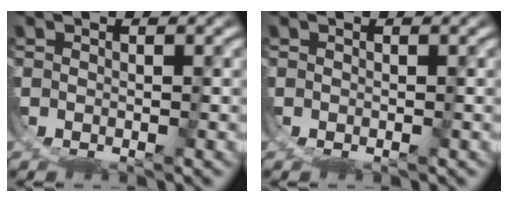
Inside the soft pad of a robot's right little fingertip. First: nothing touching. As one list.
[{"total": 0.0}]